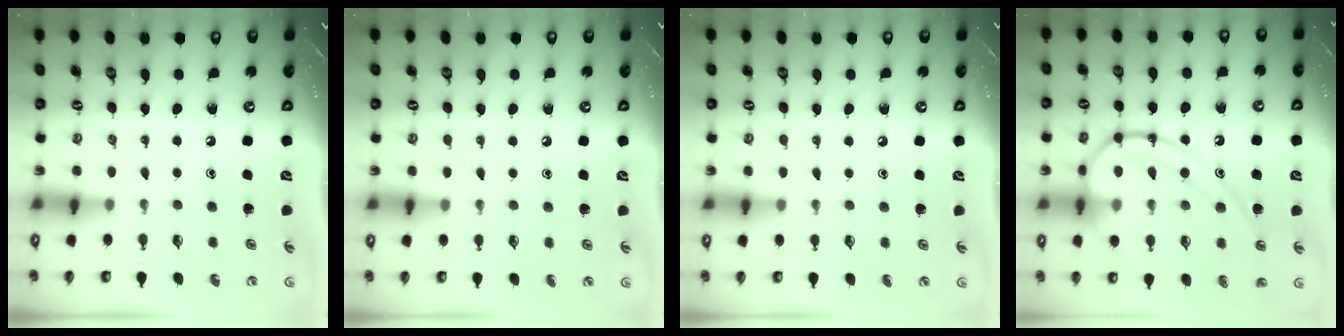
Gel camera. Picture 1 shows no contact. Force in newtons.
{"total": 2.7, "press": 2.7, "slide": 0.2}
{"total": 2.7, "press": 2.7, "slide": 0.2}
{"total": 15.4, "press": 15.3, "slide": 1.4}